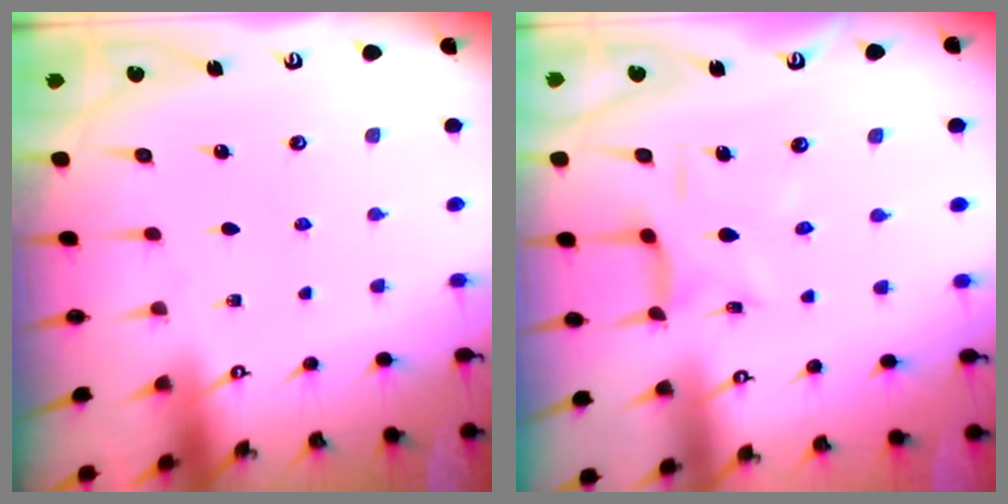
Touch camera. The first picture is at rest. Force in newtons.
{"total": 8.7, "press": 8.6, "slide": 0.7}